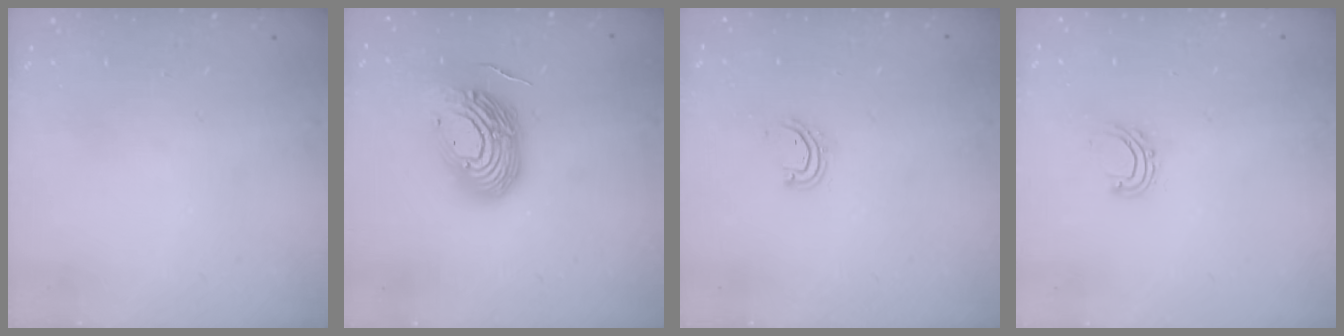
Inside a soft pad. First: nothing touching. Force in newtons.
{"total": 15.7, "press": 15.7, "slide": 1.1}
{"total": 4.0, "press": 4.0, "slide": 0.3}
{"total": 5.4, "press": 5.3, "slide": 0.7}